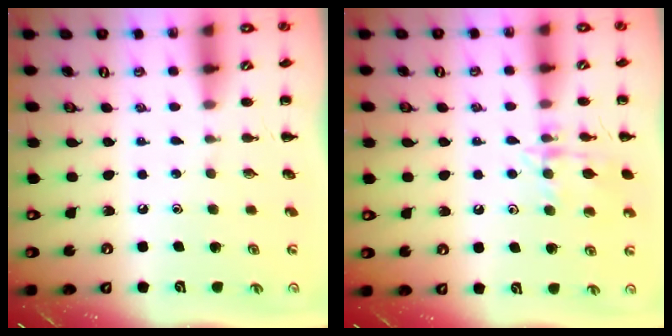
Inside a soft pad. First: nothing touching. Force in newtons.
{"total": 12.2, "press": 12.1, "slide": 0.8}